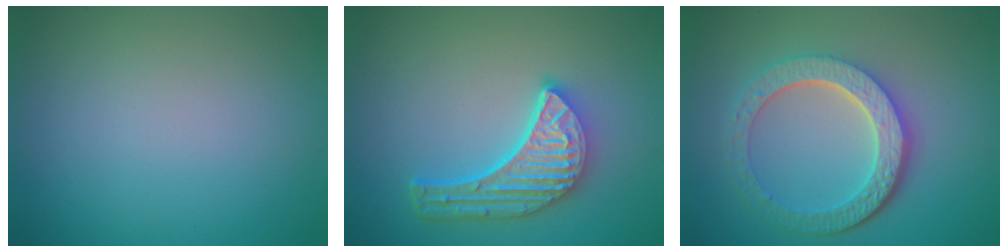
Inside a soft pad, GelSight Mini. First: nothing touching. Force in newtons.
{"total": 5.7, "press": 4.3, "slide": 3.7}
{"total": 6.1, "press": 4.6, "slide": 4.0}